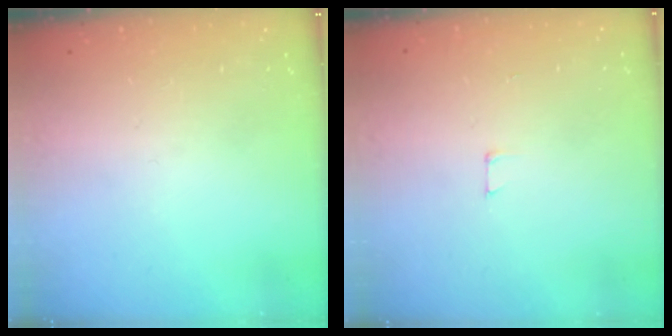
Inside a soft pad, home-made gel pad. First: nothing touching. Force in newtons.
{"total": 2.9, "press": 2.9, "slide": 0.2}